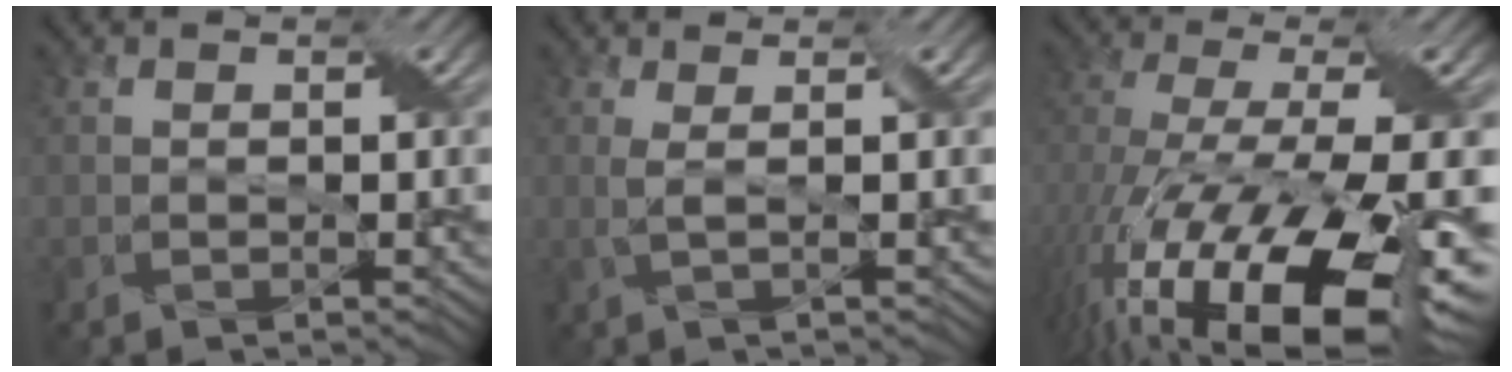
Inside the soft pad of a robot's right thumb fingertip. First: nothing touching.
{"total": 2.0, "force": [0.3, 0.4, 1.9], "torque": [-0.041, 0.002, 0.004]}
{"total": 19.0, "force": [-9.8, 6.6, 14.9], "torque": [-0.286, -0.028, -0.145]}